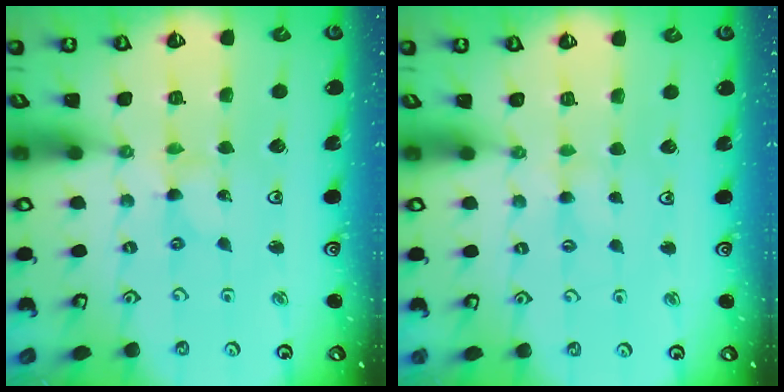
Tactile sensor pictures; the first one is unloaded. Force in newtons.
{"total": 0.6, "press": 0.6, "slide": 0.2}